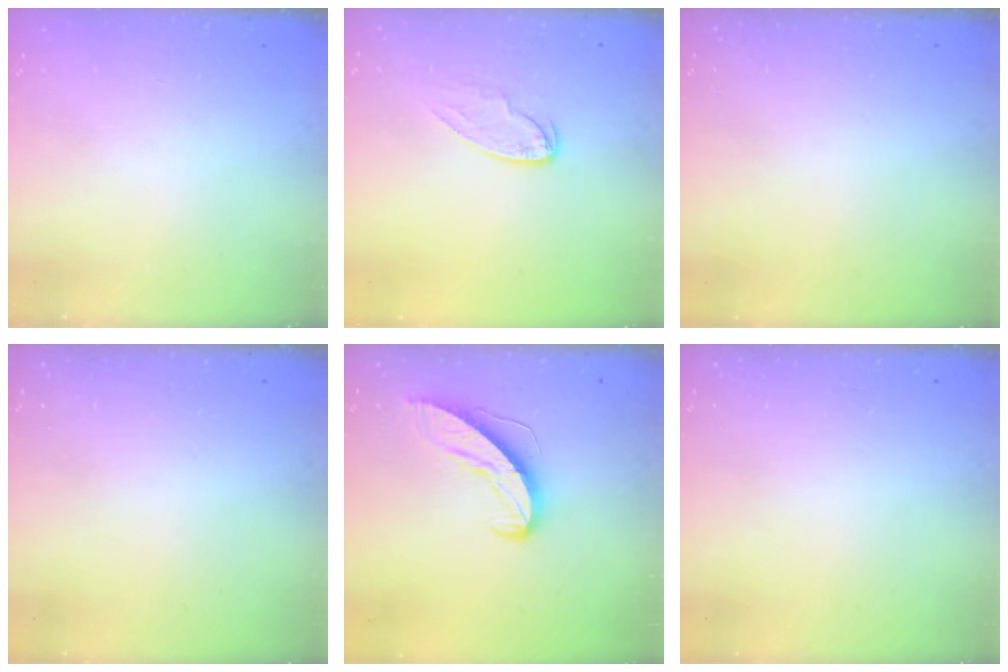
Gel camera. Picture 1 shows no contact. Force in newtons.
{"total": 7.0, "press": 7.0, "slide": 0.1}
{"total": 0.0}
{"total": 0.0}
{"total": 9.5, "press": 9.5, "slide": 0.7}
{"total": 0.0}